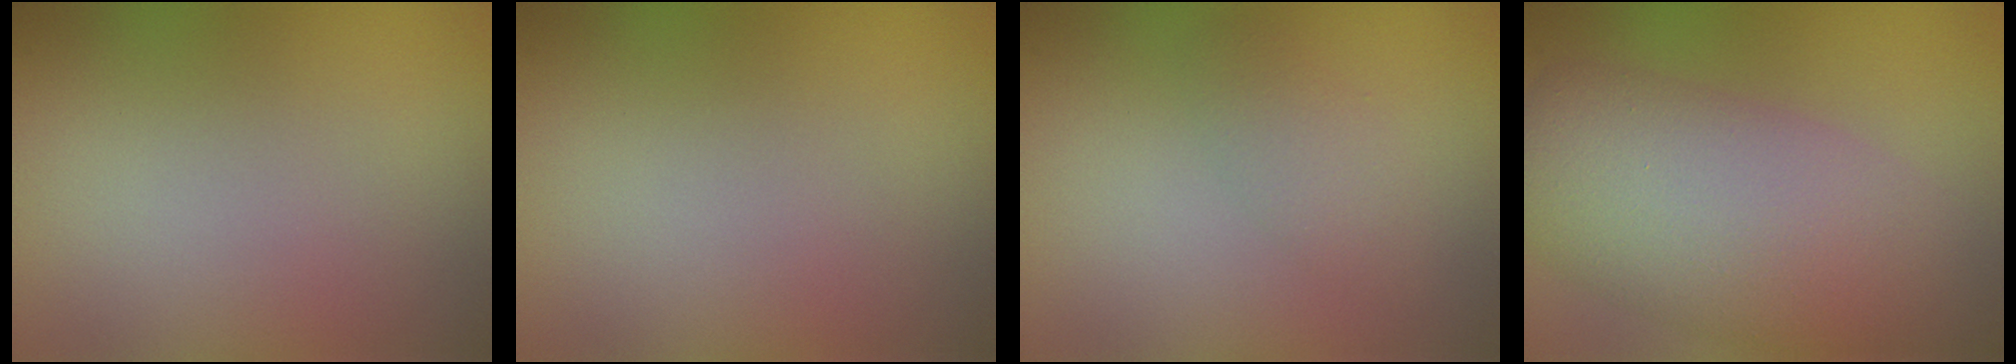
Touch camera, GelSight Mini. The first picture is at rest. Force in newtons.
{"total": 0.0}
{"total": 1.6, "press": 1.6, "slide": 0.1}
{"total": 9.6, "press": 9.6, "slide": 0.5}